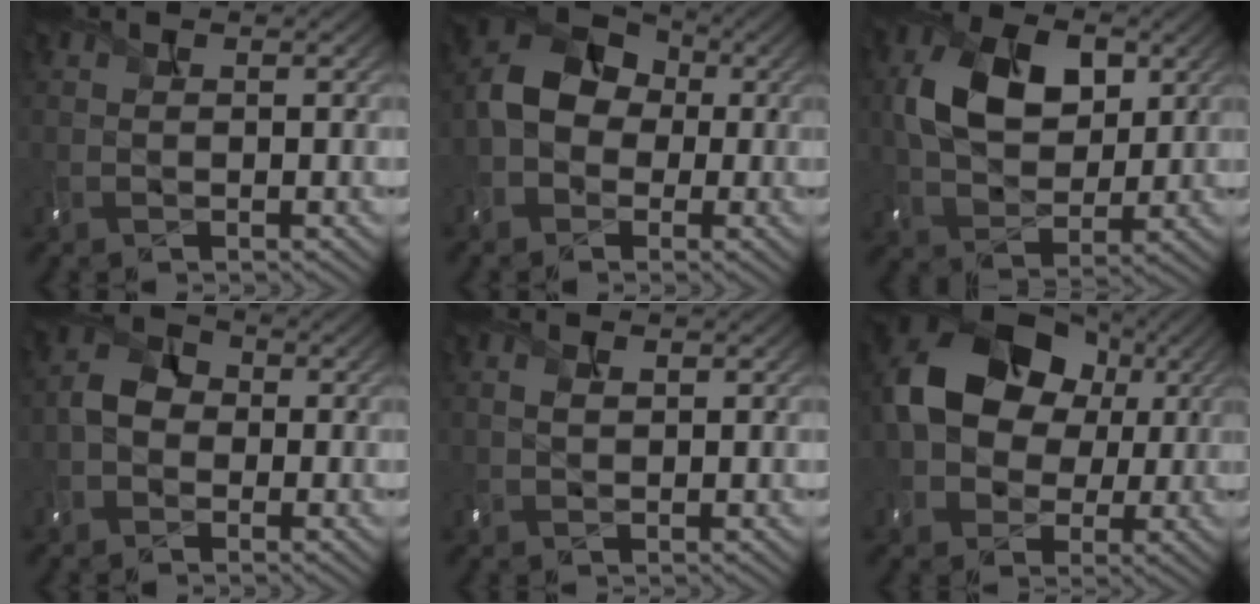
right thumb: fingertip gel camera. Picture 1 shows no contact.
{"total": 7.5, "force": [-1.1, 6.3, 4.0], "torque": [-0.084, 0.005, -0.034]}
{"total": 9.8, "force": [2.6, 6.7, 6.7], "torque": [-0.143, 0.006, 0.048]}
{"total": 3.2, "force": [-1.1, 2.7, 1.3], "torque": [-0.031, 0.004, -0.028]}
{"total": 1.0, "force": [0.5, 0.6, 0.6], "torque": [-0.018, 0.002, 0.012]}
{"total": 14.0, "force": [1.7, 11.1, 8.5], "torque": [-0.160, 0.000, 0.025]}